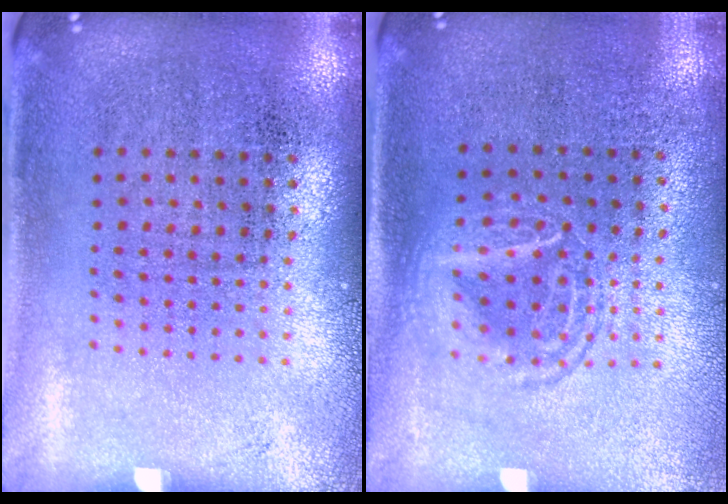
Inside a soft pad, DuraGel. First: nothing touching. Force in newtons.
{"total": 1.3, "press": 1.2, "slide": 0.5}